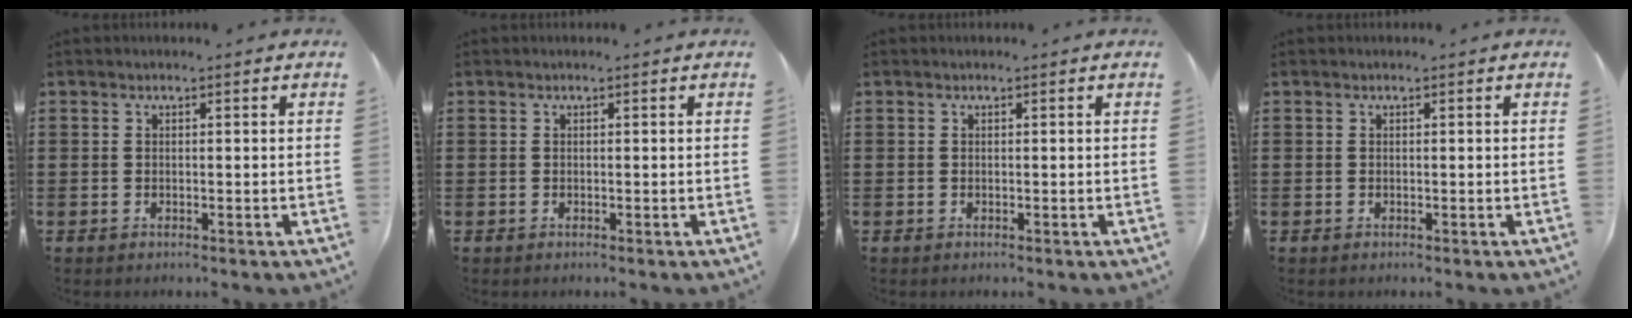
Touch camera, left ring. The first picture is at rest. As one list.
[{"total": 0.0}, {"total": 0.0}, {"total": 0.0}]